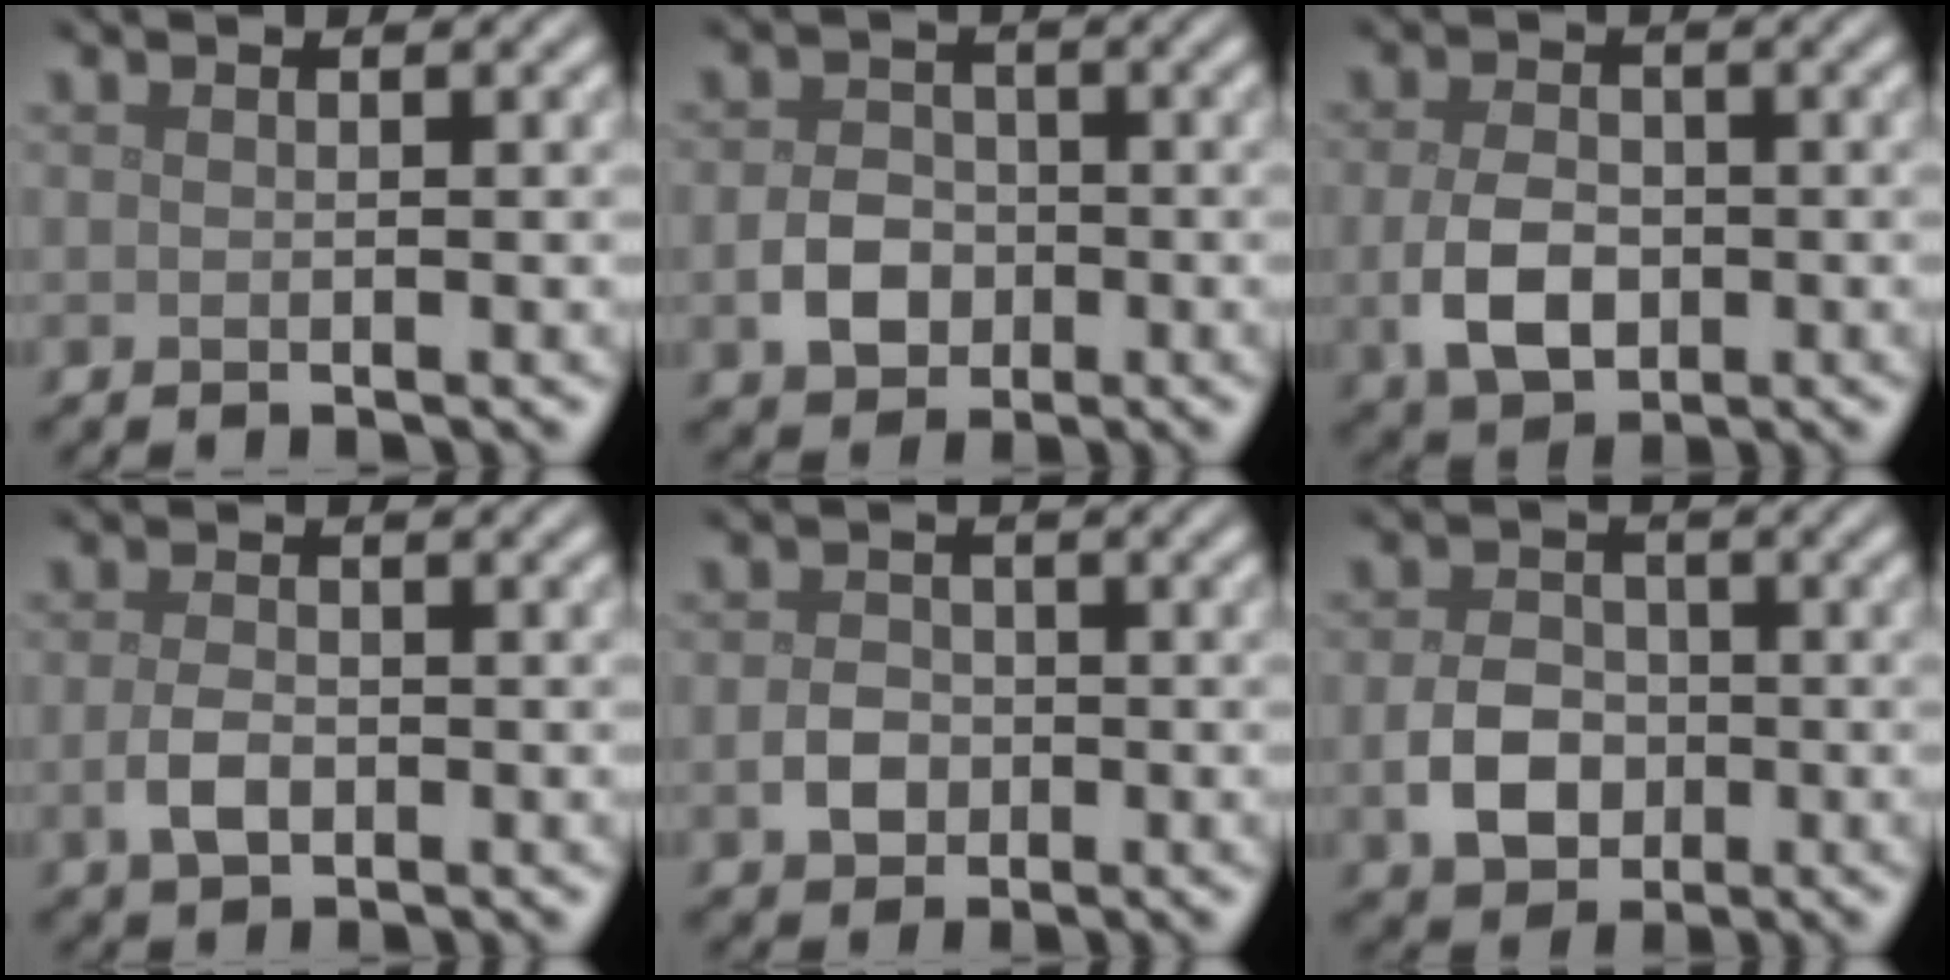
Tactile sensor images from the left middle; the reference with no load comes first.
{"total": 3.5, "force": [-1.1, 2.8, 1.8], "torque": [-0.032, 0.003, -0.022]}
{"total": 4.7, "force": [-1.0, 3.3, 3.3], "torque": [-0.072, -0.009, -0.019]}
{"total": 2.5, "force": [-0.7, 1.6, 1.8], "torque": [-0.040, -0.002, -0.014]}
{"total": 2.5, "force": [-0.7, 2.1, 1.3], "torque": [-0.023, 0.000, -0.018]}
{"total": 4.4, "force": [-1.2, 3.4, 2.5], "torque": [-0.047, -0.001, -0.024]}